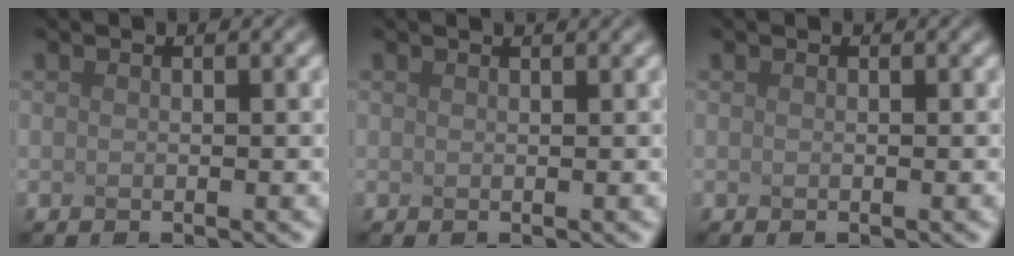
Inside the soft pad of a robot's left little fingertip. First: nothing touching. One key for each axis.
{"total": 1.3, "fx": 0.9, "fy": 0.5, "fz": 0.8, "tx": -0.005, "ty": 0.009, "tz": -0.005}
{"total": 0.0}